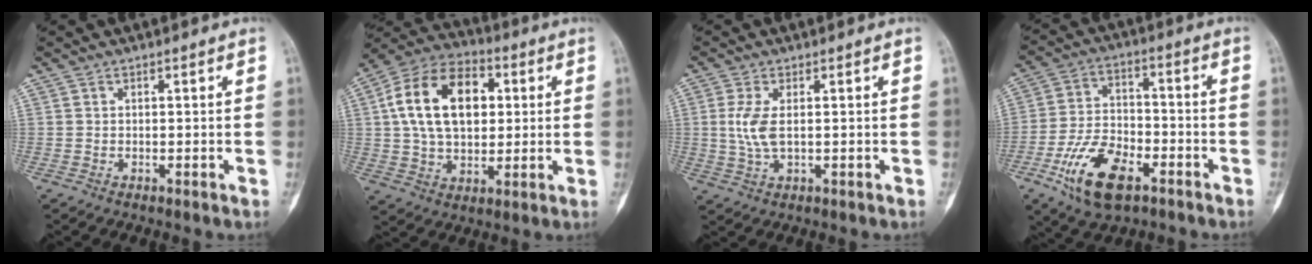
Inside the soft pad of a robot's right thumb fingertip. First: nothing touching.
{"total": 18.4, "force": [3.6, 11.8, 13.6], "torque": [-0.211, 0.015, 0.058]}
{"total": 4.7, "force": [0.6, 2.3, 4.1], "torque": [-0.105, -0.003, 0.014]}
{"total": 13.9, "force": [-6.9, 7.1, 9.7], "torque": [-0.169, 0.024, -0.125]}